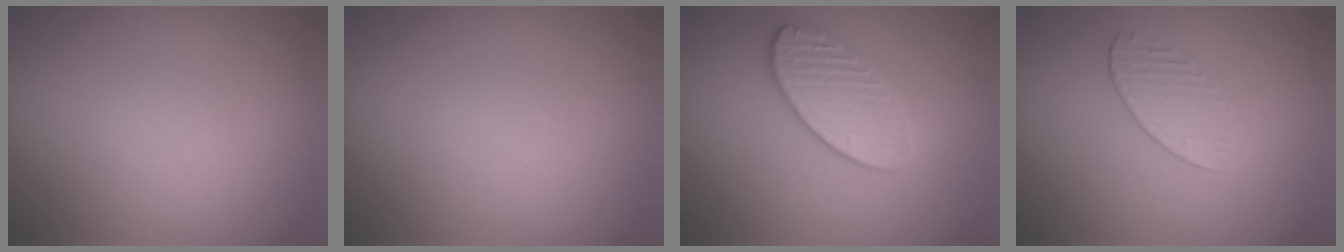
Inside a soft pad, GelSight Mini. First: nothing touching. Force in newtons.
{"total": 0.0}
{"total": 3.4, "press": 3.2, "slide": 1.0}
{"total": 1.3, "press": 0.7, "slide": 1.1}